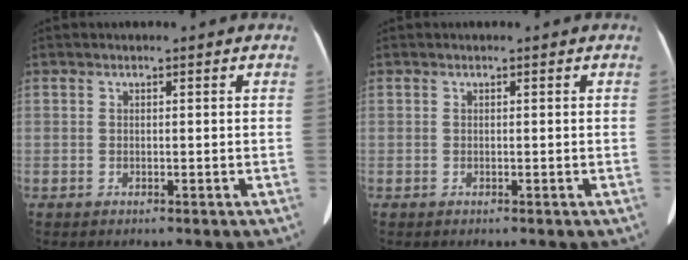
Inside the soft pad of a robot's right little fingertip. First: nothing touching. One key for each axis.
{"total": 0.0}